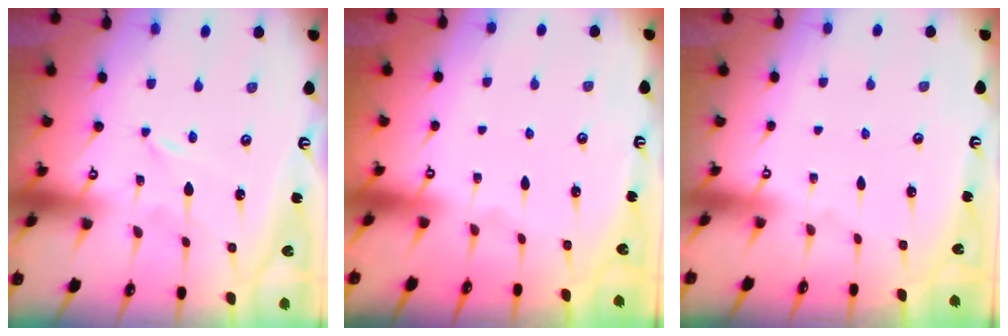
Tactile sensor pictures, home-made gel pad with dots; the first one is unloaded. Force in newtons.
{"total": 0.6, "press": 0.6, "slide": 0.1}
{"total": 0.5, "press": 0.5, "slide": 0.1}